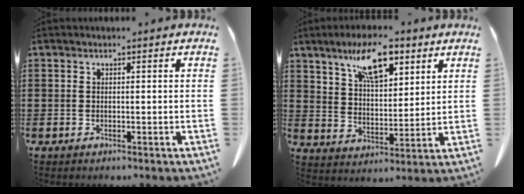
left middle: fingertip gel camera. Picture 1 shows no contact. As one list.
[{"total": 10.3, "force": [6.8, 4.2, 6.6], "torque": [-0.130, -0.009, 0.119]}]